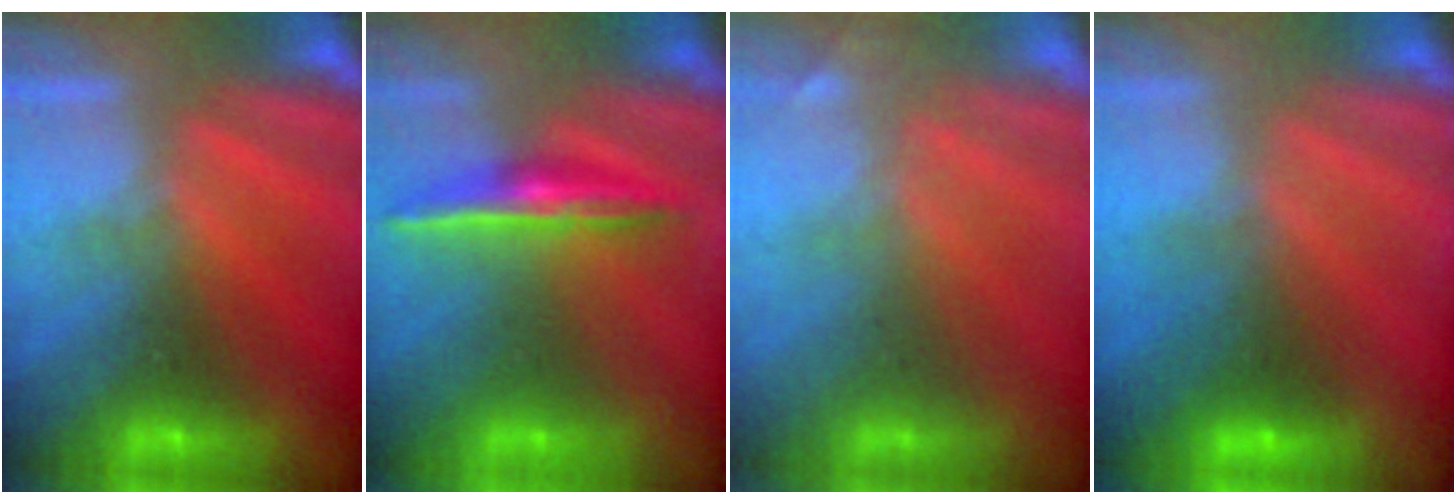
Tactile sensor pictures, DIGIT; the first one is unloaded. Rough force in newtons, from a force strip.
{"total": 1.5}
{"total": 1.8}
{"total": 1.8}